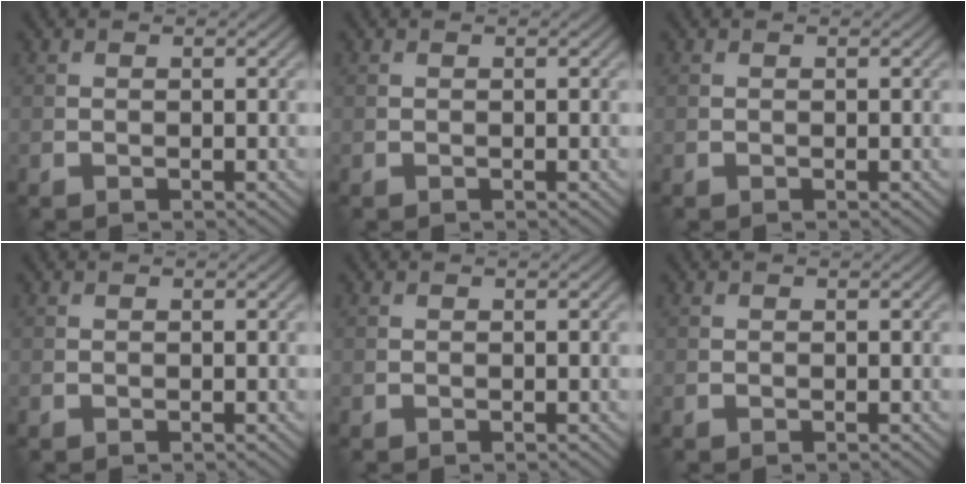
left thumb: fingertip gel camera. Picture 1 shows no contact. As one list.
[{"total": 0.0}, {"total": 0.0}, {"total": 0.0}, {"total": 0.0}, {"total": 0.0}]